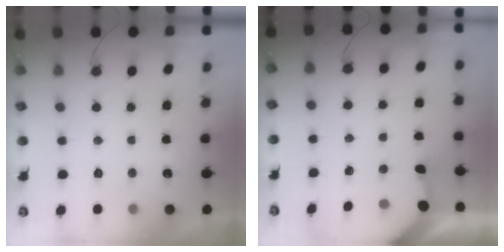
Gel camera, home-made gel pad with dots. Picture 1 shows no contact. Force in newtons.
{"total": 3.5, "press": 3.4, "slide": 0.4}